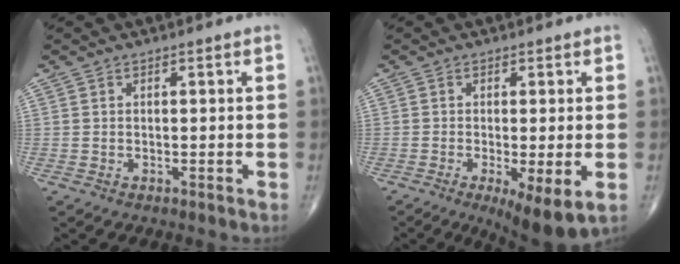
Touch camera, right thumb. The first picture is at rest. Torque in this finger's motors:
{"motor_torque": [0.05, 0.91, 0.15, -0.17, 0.07]}